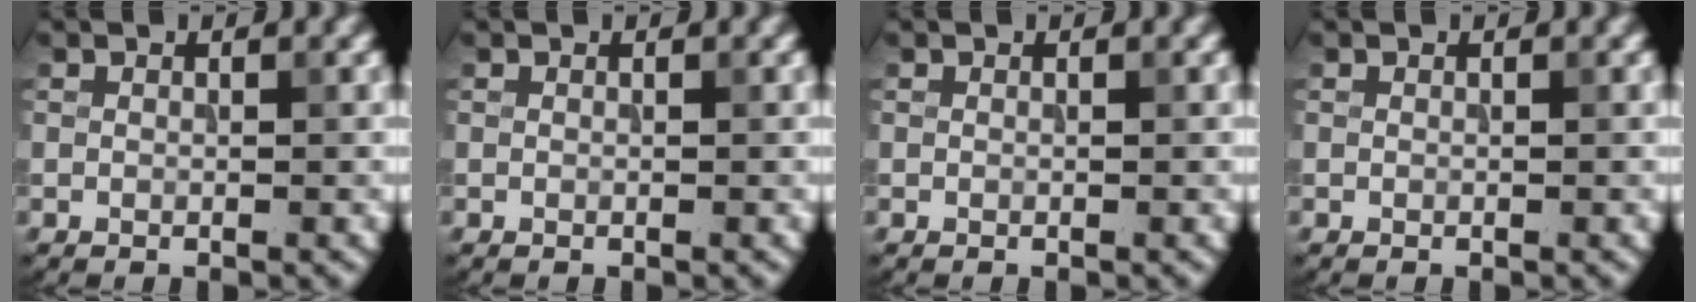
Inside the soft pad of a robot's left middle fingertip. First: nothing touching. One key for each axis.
{"total": 0.0}
{"total": 0.0}
{"total": 0.0}